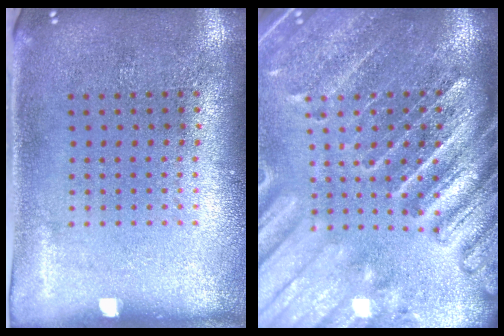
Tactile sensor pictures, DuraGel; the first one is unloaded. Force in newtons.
{"total": 4.0, "press": 3.5, "slide": 1.8}